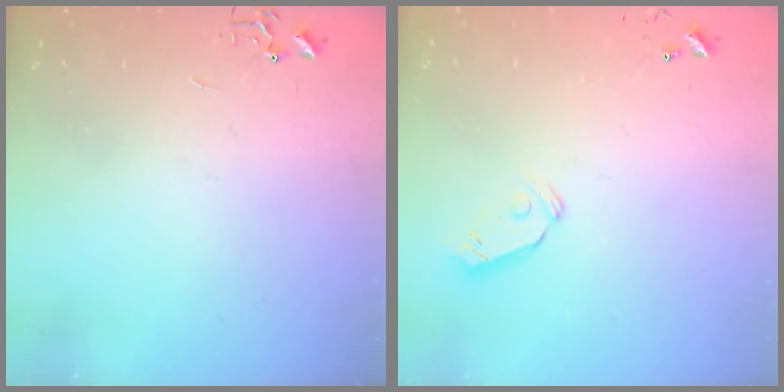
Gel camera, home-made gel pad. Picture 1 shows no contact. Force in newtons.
{"total": 5.8, "press": 5.7, "slide": 0.9}